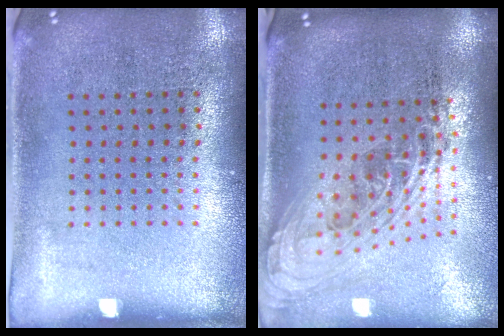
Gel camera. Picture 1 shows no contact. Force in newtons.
{"total": 2.2, "press": 1.6, "slide": 1.4}